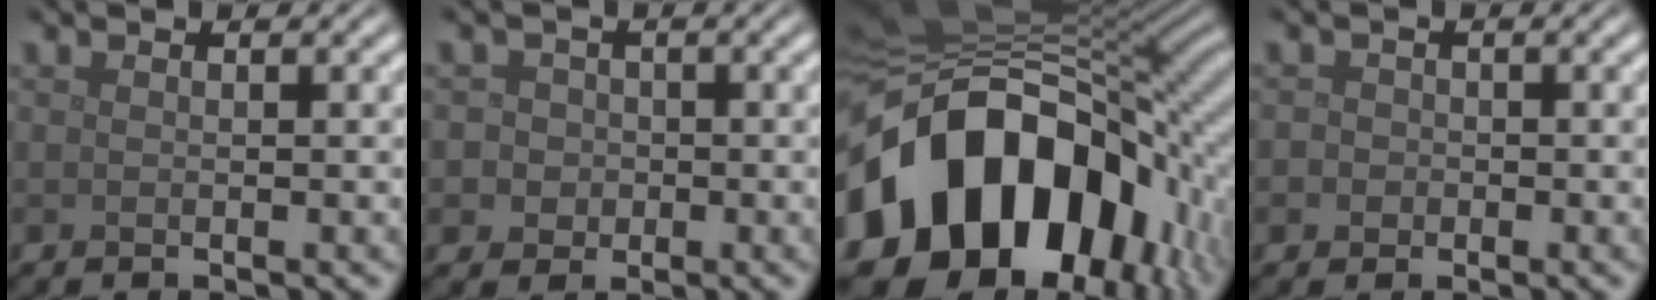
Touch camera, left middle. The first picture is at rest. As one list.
[{"total": 4.2, "force": [-0.8, 4.0, 1.1], "torque": [0.003, 0.015, -0.036]}, {"total": 18.9, "force": [-5.6, 13.8, 11.6], "torque": [-0.222, -0.013, -0.085]}, {"total": 1.8, "force": [-0.4, 1.7, 0.6], "torque": [0.000, 0.009, -0.019]}]